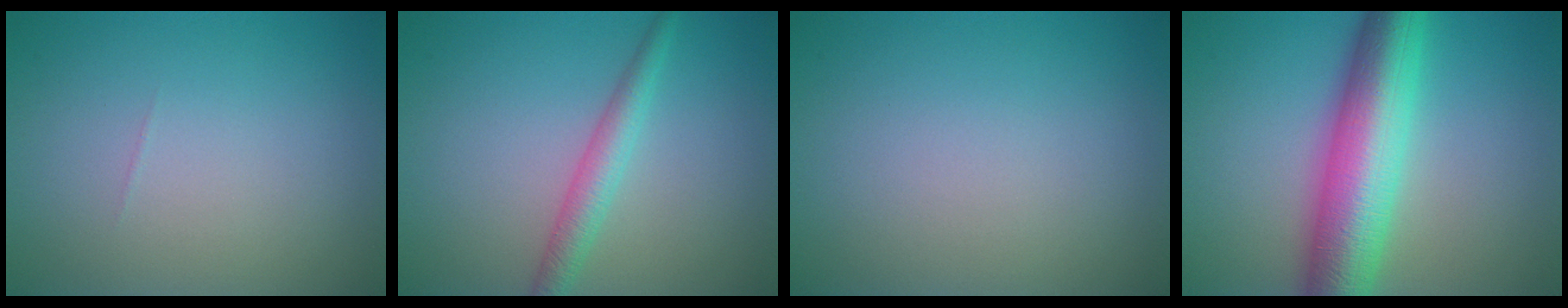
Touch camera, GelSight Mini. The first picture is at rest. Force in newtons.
{"total": 2.6, "press": 2.6, "slide": 0.2}
{"total": 0.0}
{"total": 9.9, "press": 9.9, "slide": 0.1}